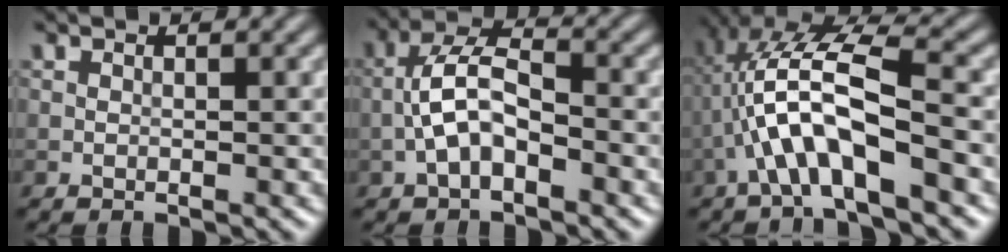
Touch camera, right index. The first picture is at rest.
{"total": 4.6, "force": [-1.7, 2.0, 3.8], "torque": [-0.075, 0.016, -0.039]}
{"total": 8.4, "force": [-2.1, 2.4, 7.8], "torque": [-0.154, 0.021, -0.040]}